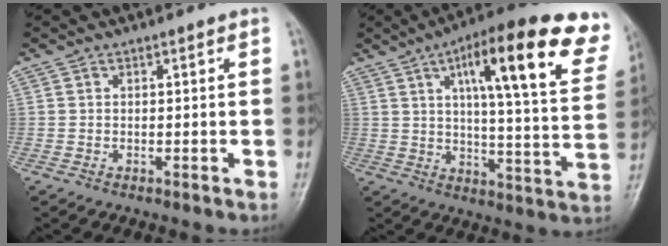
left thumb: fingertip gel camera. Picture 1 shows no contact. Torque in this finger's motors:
{"motor_torque": [1.06, 1.04, 1.86, -0.91, 0.22]}